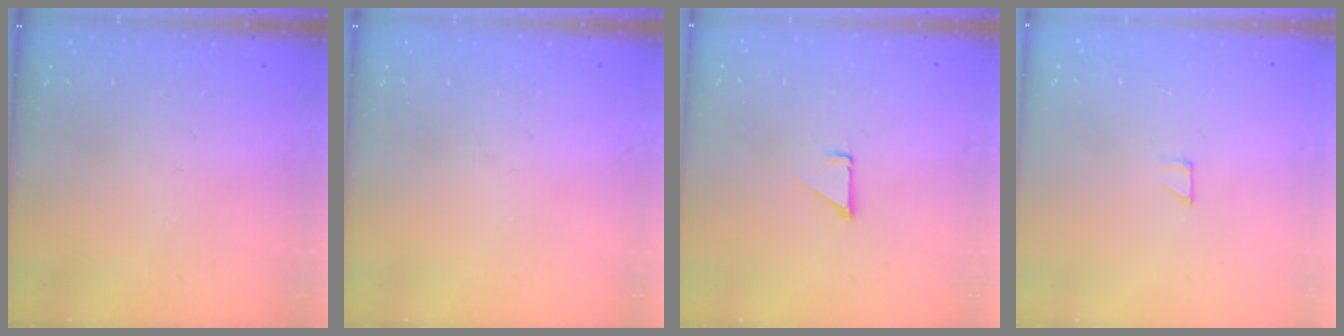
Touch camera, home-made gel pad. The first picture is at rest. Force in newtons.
{"total": 0.0}
{"total": 1.5, "press": 1.5, "slide": 0.1}
{"total": 2.1, "press": 2.1, "slide": 0.1}